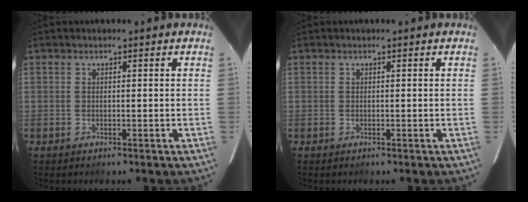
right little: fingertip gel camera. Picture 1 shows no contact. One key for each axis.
{"total": 0.0}